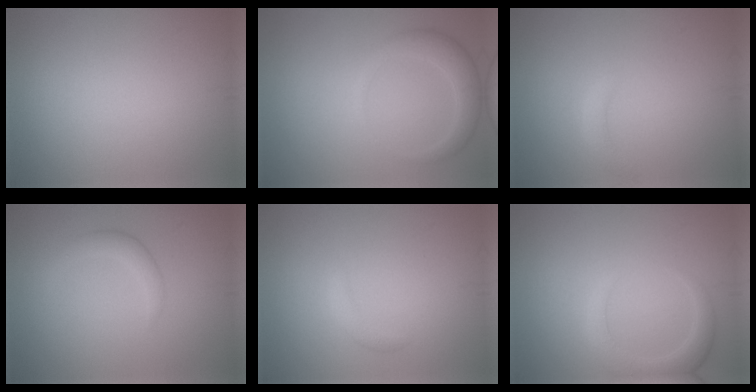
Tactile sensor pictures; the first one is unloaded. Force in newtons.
{"total": 2.6, "press": 2.6, "slide": 0.0}
{"total": 1.1, "press": 1.1, "slide": 0.2}
{"total": 1.8, "press": 1.8, "slide": 0.1}
{"total": 1.1, "press": 1.1, "slide": 0.1}
{"total": 3.1, "press": 3.1, "slide": 0.4}